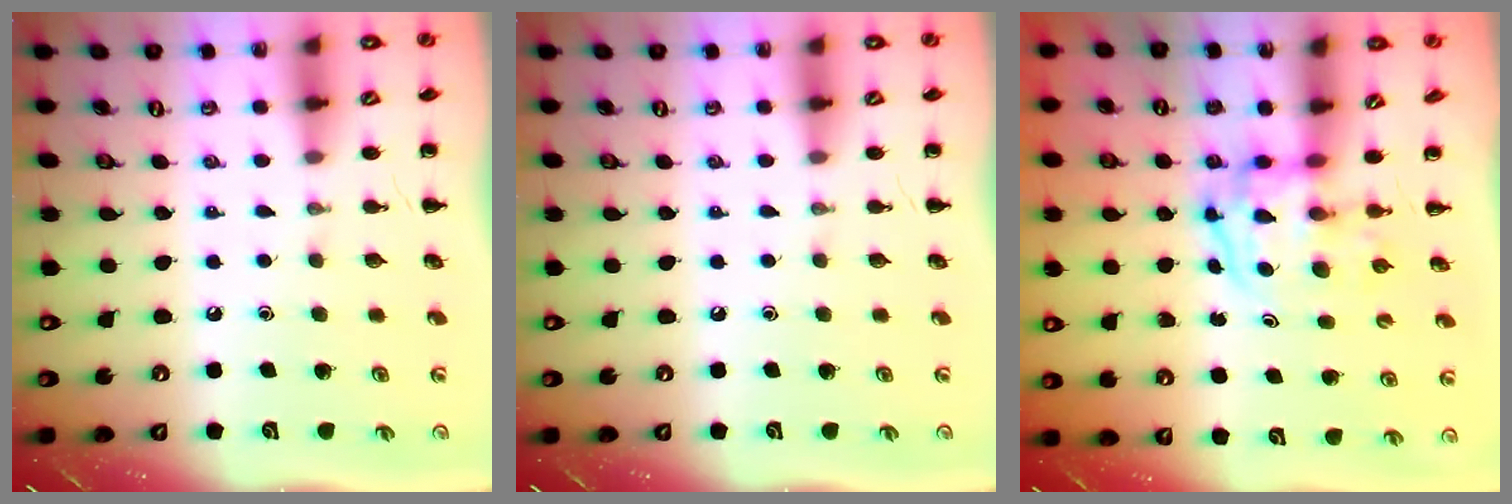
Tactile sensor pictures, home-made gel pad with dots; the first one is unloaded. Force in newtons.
{"total": 0.0}
{"total": 3.7, "press": 3.6, "slide": 0.6}